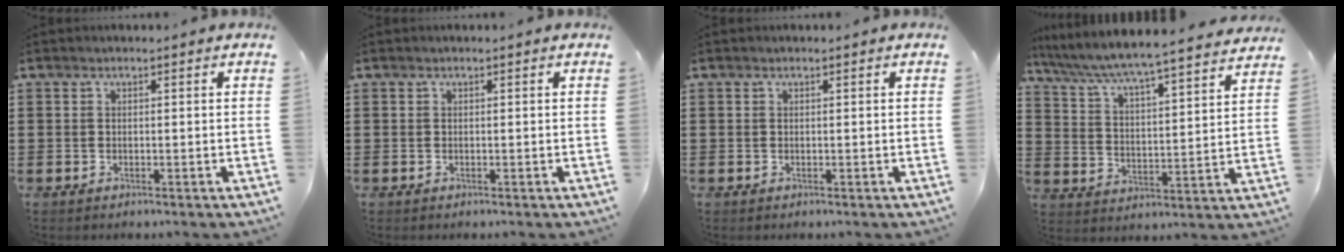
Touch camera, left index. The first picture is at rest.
{"total": 0.0}
{"total": 0.0}
{"total": 5.1, "force": [4.8, -0.5, 1.6], "torque": [-0.056, -0.042, 0.072]}